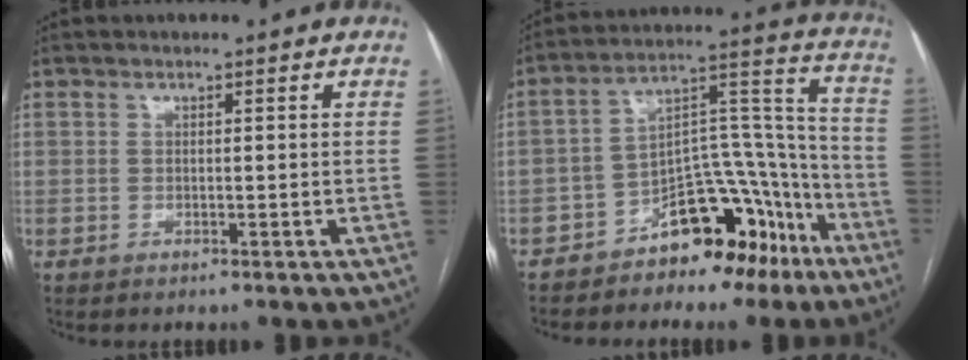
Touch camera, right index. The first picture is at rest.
{"total": 14.8, "force": [-9.7, 6.8, 8.8], "torque": [-0.121, 0.063, -0.146]}